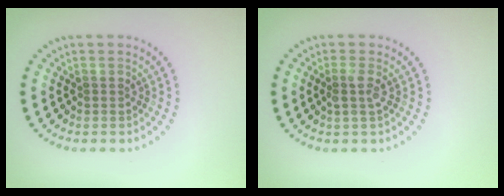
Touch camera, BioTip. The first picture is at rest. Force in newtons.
{"total": 1.3, "press": 1.1, "slide": 0.7}